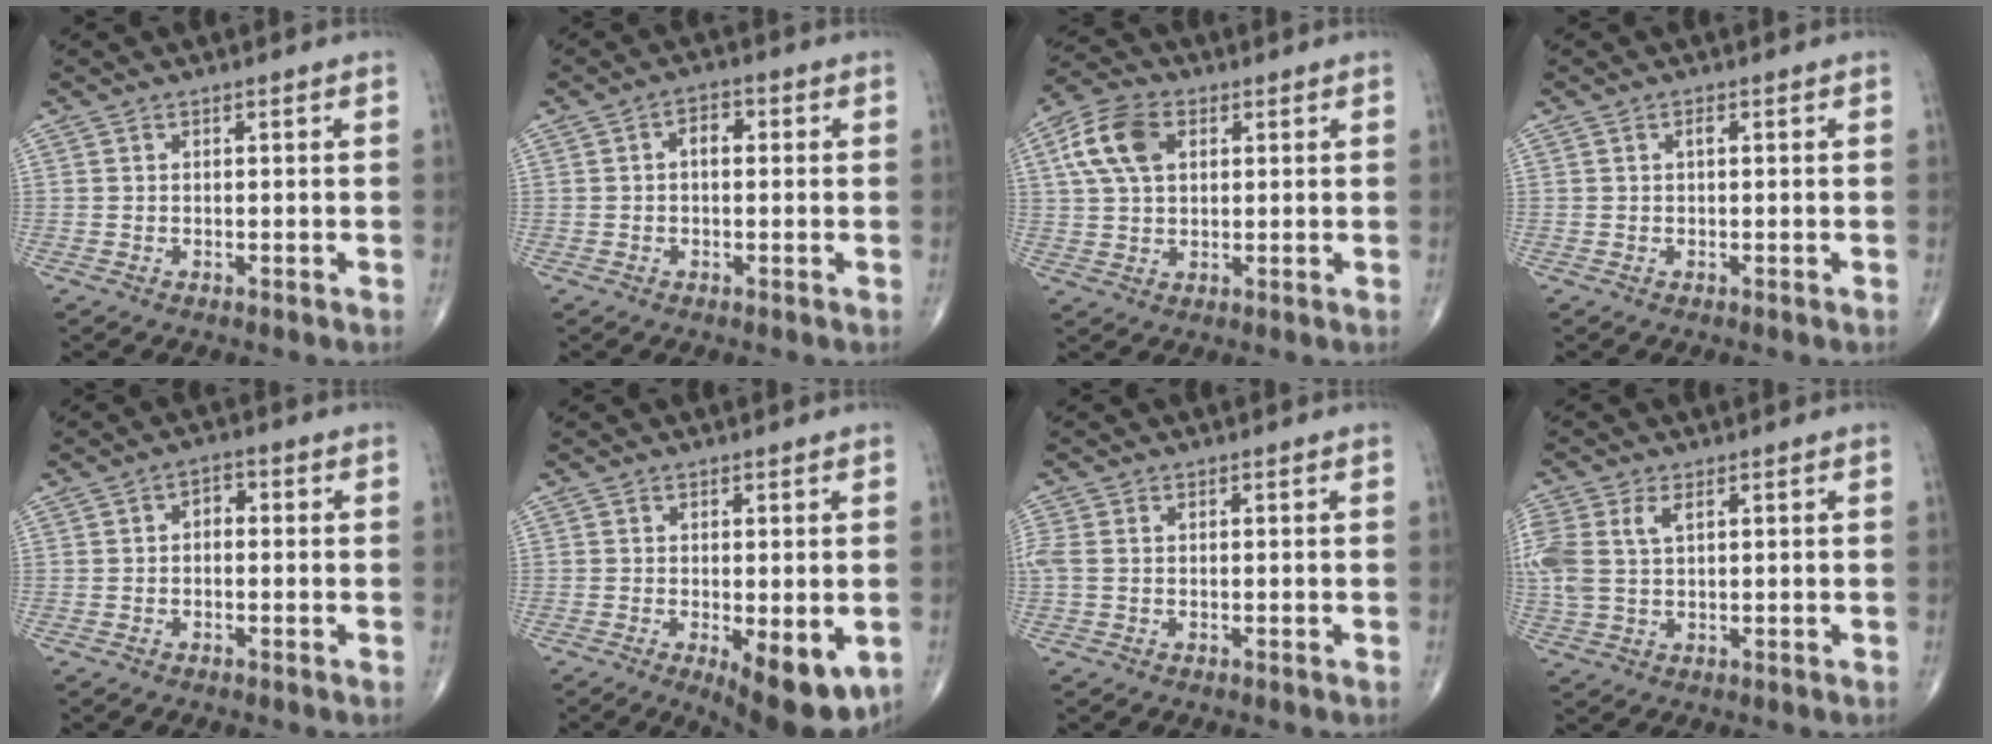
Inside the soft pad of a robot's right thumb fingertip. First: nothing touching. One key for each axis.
{"total": 3.3, "fx": 0.3, "fy": 1.9, "fz": 2.6, "tx": -0.030, "ty": 0.011, "tz": -0.001}
{"total": 9.9, "fx": 3.0, "fy": 6.2, "fz": 7.1, "tx": -0.138, "ty": 0.012, "tz": 0.051}
{"total": 0.8, "fx": 0.2, "fy": 0.3, "fz": 0.7, "tx": -0.014, "ty": 0.001, "tz": 0.000}
{"total": 2.6, "fx": -0.1, "fy": 1.7, "fz": 1.9, "tx": -0.014, "ty": 0.011, "tz": -0.010}
{"total": 10.1, "fx": -3.1, "fy": 3.8, "fz": 8.8, "tx": -0.112, "ty": -0.021, "tz": -0.036}
{"total": 3.2, "fx": 0.3, "fy": 2.0, "fz": 2.5, "tx": -0.090, "ty": 0.014, "tz": 0.008}
{"total": 8.4, "fx": 2.4, "fy": 4.7, "fz": 6.6, "tx": -0.180, "ty": 0.015, "tz": 0.053}